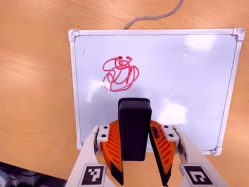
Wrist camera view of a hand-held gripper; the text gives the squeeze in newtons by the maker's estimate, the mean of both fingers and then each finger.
{"total": 6.9, "left": 5.6, "right": 8.2}